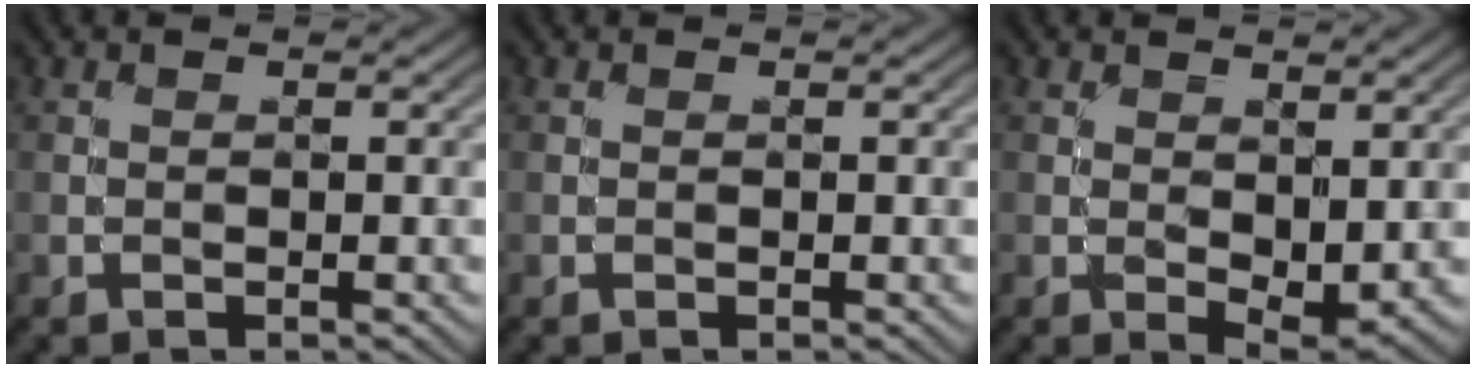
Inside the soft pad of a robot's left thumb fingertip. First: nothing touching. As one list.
[{"total": 0.0}, {"total": 2.8, "force": [0.3, 1.5, 2.4], "torque": [-0.042, -0.010, 0.010]}]